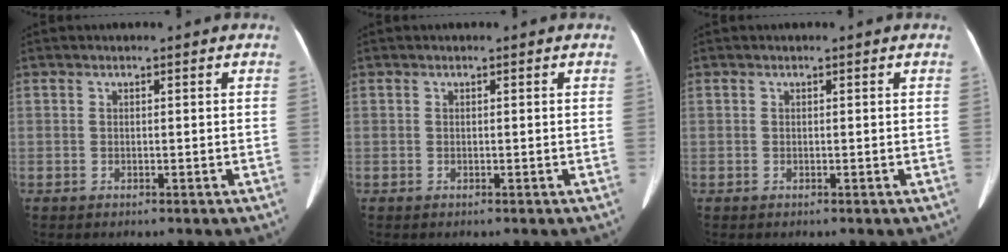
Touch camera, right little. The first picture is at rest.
{"total": 0.0}
{"total": 0.0}